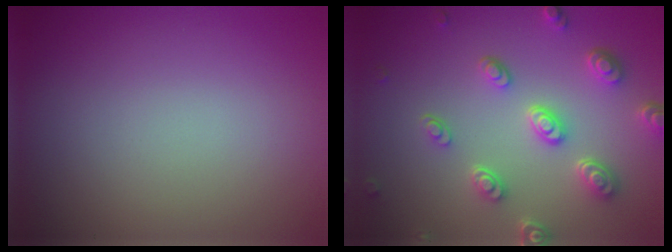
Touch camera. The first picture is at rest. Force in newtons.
{"total": 4.5, "press": 3.6, "slide": 2.7}